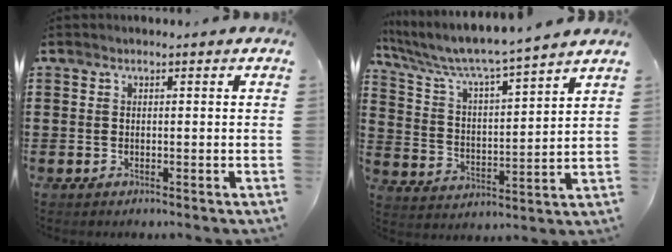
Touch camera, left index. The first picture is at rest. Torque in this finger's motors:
{"motor_torque": [2.14, 0.00, 0.18, 0.00]}